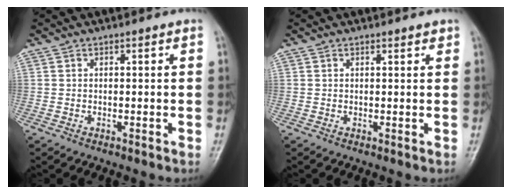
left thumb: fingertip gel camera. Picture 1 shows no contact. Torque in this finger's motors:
{"motor_torque": [-0.16, -0.15, -0.02, -0.05, 0.04]}